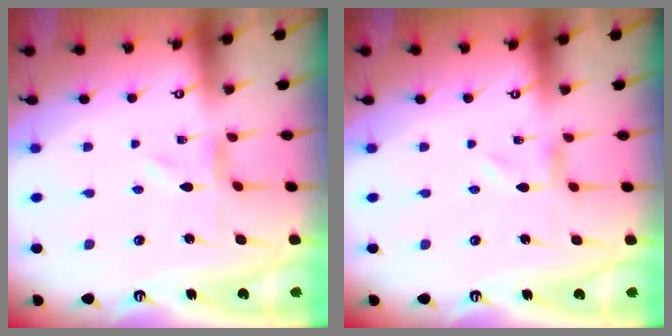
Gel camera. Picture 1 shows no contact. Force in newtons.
{"total": 0.0}